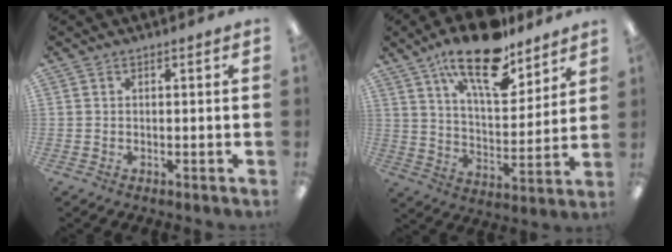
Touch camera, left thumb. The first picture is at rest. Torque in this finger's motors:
{"motor_torque": [0.90, 0.30, 1.39, -1.37, 0.15]}